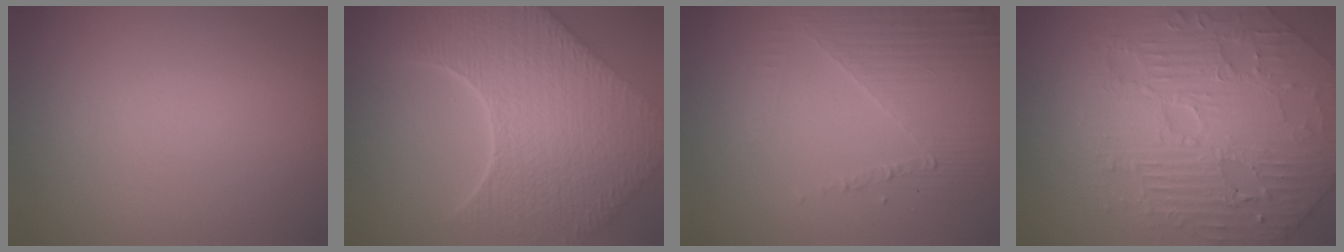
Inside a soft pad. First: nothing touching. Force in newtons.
{"total": 9.8, "press": 7.2, "slide": 6.6}
{"total": 4.9, "press": 3.2, "slide": 3.7}
{"total": 6.9, "press": 5.9, "slide": 3.5}